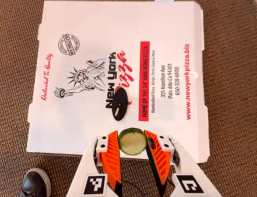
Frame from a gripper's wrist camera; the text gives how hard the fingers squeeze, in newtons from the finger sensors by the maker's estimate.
{"total": 8.3, "left": 8.0, "right": 8.6}